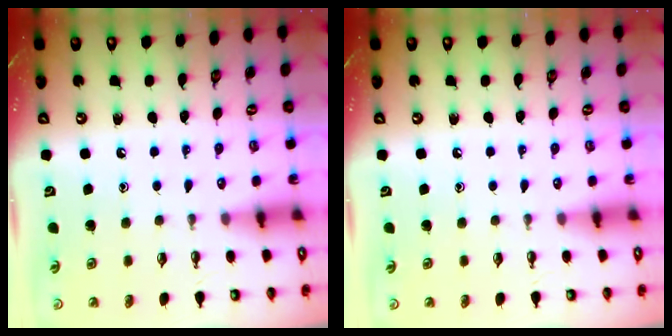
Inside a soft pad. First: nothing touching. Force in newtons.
{"total": 0.0}